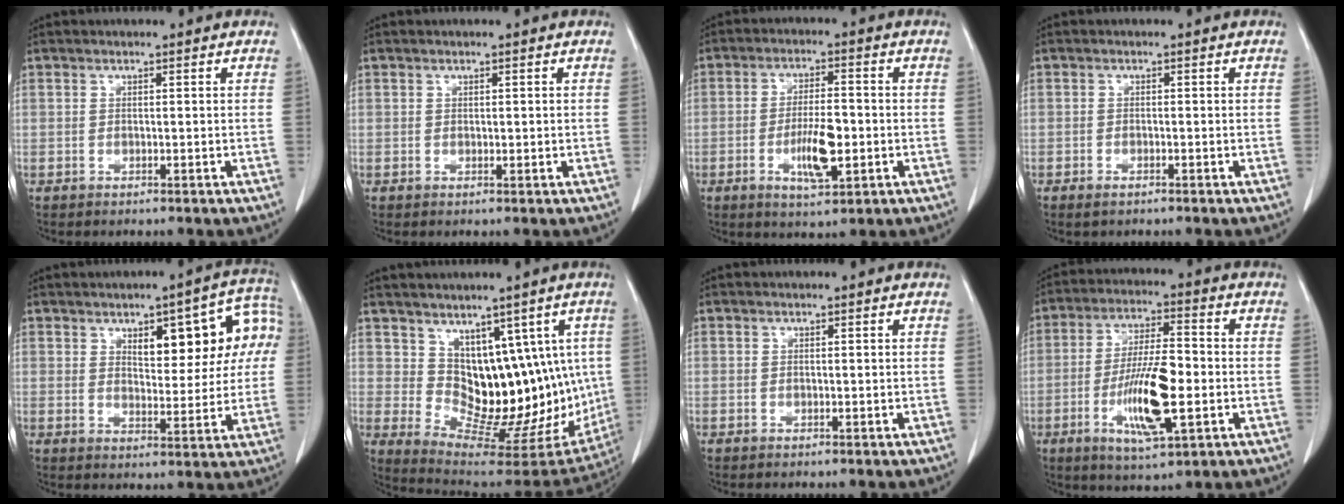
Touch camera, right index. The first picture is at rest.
{"total": 0.6, "force": [0.2, 0.4, 0.4], "torque": [-0.004, -0.002, 0.002]}
{"total": 7.6, "force": [-1.9, 2.1, 7.0], "torque": [-0.129, -0.004, -0.030]}
{"total": 1.1, "force": [-0.8, 0.4, 0.7], "torque": [-0.015, -0.001, -0.011]}
{"total": 12.0, "force": [3.9, 4.6, 10.4], "torque": [-0.123, 0.032, 0.054]}
{"total": 15.3, "force": [3.1, 9.4, 11.7], "torque": [-0.138, 0.004, 0.077]}
{"total": 0.0}
{"total": 12.3, "force": [-2.9, 2.7, 11.7], "torque": [-0.222, -0.007, -0.048]}